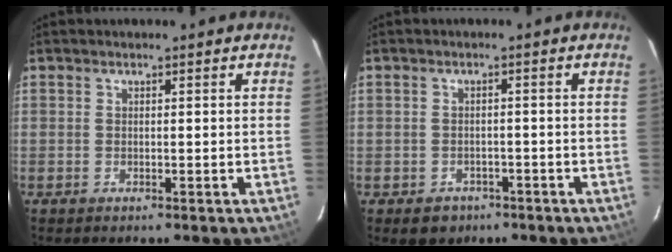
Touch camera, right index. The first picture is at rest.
{"total": 4.3, "force": [-2.4, 3.5, 0.9], "torque": [-0.021, 0.009, -0.025]}